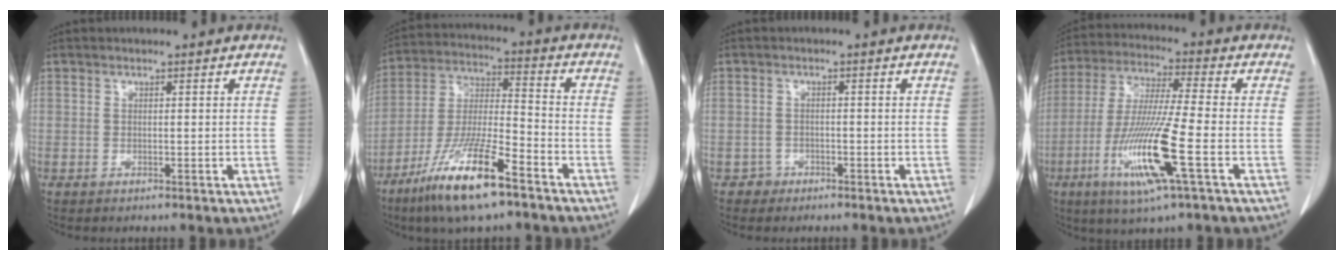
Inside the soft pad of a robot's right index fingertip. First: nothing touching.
{"total": 15.0, "force": [-9.4, 2.0, 11.5], "torque": [-0.235, -0.030, -0.176]}
{"total": 1.7, "force": [-1.0, 1.3, -0.4], "torque": [0.004, 0.010, -0.022]}
{"total": 14.4, "force": [-5.1, -0.1, 13.5], "torque": [-0.279, -0.024, -0.100]}